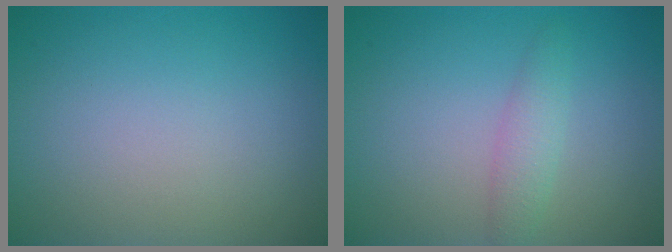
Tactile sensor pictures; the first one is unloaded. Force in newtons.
{"total": 1.8, "press": 1.8, "slide": 0.1}